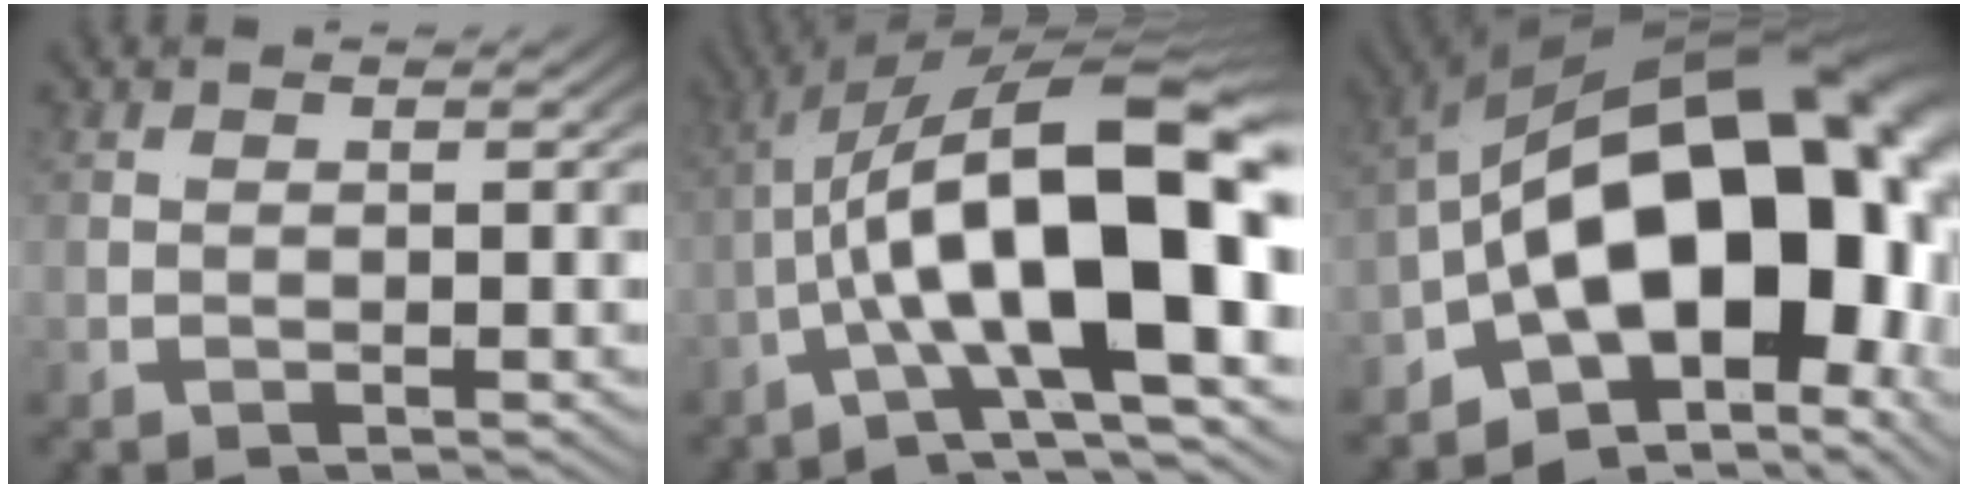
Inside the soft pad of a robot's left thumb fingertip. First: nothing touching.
{"total": 15.9, "force": [-1.8, 6.1, 14.6], "torque": [-0.240, -0.002, -0.036]}
{"total": 21.4, "force": [-0.7, 11.3, 18.2], "torque": [-0.266, 0.009, -0.026]}